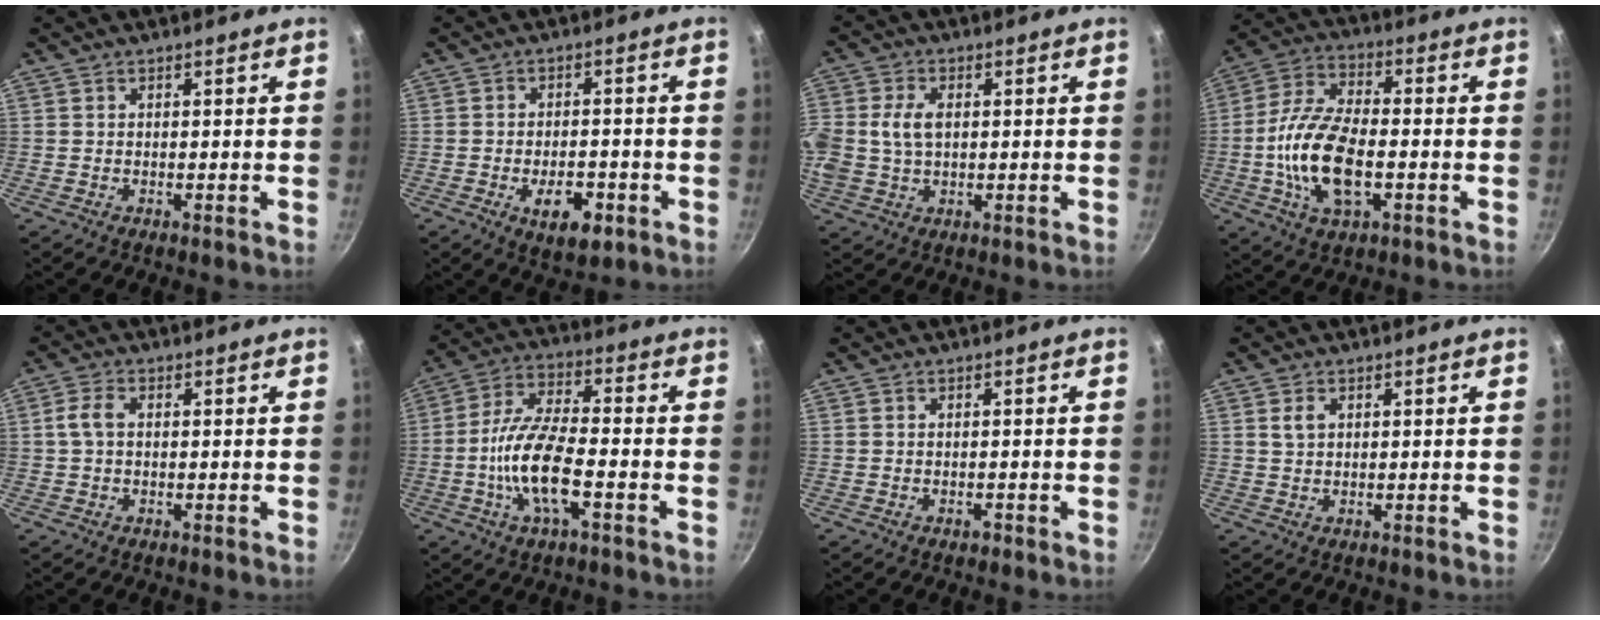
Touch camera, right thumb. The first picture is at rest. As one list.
[{"total": 7.4, "force": [-3.0, 3.6, 5.7], "torque": [-0.078, 0.009, -0.039]}, {"total": 8.6, "force": [0.8, 5.7, 6.3], "torque": [-0.144, 0.009, 0.022]}, {"total": 15.5, "force": [-2.9, 7.5, 13.3], "torque": [-0.264, 0.019, -0.054]}, {"total": 3.5, "force": [0.2, 2.2, 2.7], "torque": [-0.062, 0.009, 0.002]}, {"total": 13.2, "force": [-3.5, 4.7, 11.8], "torque": [-0.240, 0.027, -0.068]}, {"total": 0.6, "force": [-0.4, 0.3, 0.2], "torque": [-0.001, 0.003, -0.006]}, {"total": 2.1, "force": [0.8, 1.4, 1.4], "torque": [-0.027, 0.001, 0.017]}]